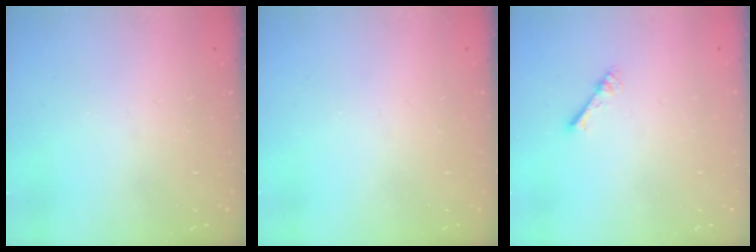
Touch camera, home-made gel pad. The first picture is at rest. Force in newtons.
{"total": 0.0}
{"total": 2.4, "press": 2.4, "slide": 0.2}